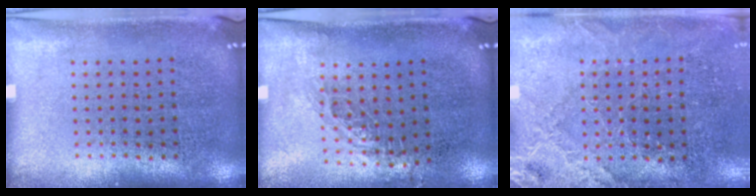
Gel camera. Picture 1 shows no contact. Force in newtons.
{"total": 0.7, "press": 0.7, "slide": 0.1}
{"total": 2.6, "press": 2.6, "slide": 0.5}